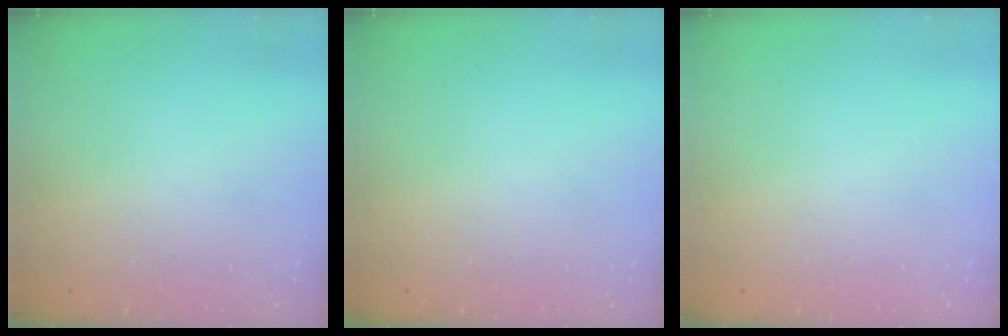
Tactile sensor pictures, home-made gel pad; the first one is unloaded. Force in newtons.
{"total": 0.0}
{"total": 0.0}